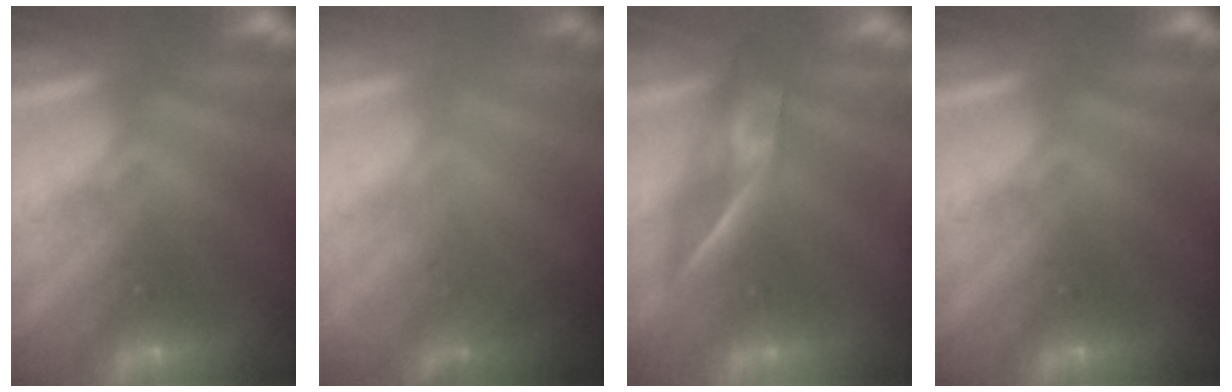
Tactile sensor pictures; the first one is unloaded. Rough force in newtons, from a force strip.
{"total": 1.4}
{"total": 2.6}
{"total": 0.0}